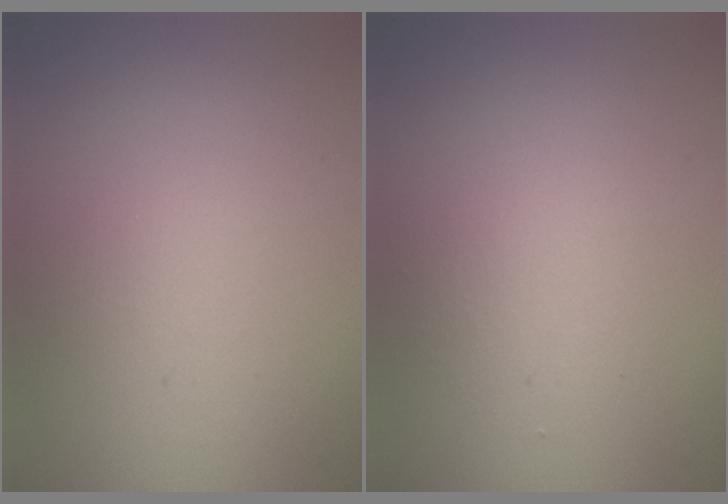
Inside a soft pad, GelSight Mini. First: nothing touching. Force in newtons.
{"total": 2.1, "press": 2.1, "slide": 0.1}